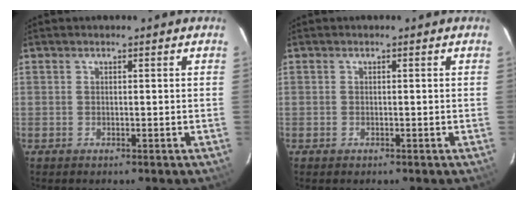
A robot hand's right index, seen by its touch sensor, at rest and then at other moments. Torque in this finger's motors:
{"motor_torque": [0.09, 0.01, 0.01, 0.00]}